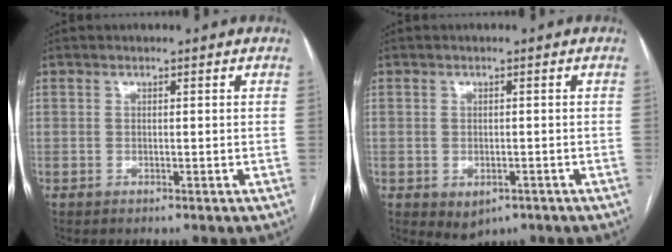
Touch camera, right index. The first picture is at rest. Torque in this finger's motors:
{"motor_torque": [0.59, -0.46, 0.10, 0.00]}